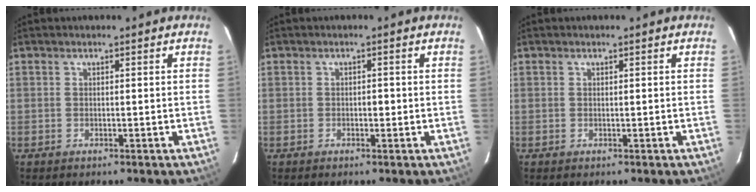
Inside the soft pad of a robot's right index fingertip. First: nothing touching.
{"total": 1.0, "force": [-0.2, 0.5, 0.8], "torque": [-0.012, 0.002, -0.003]}
{"total": 0.0}